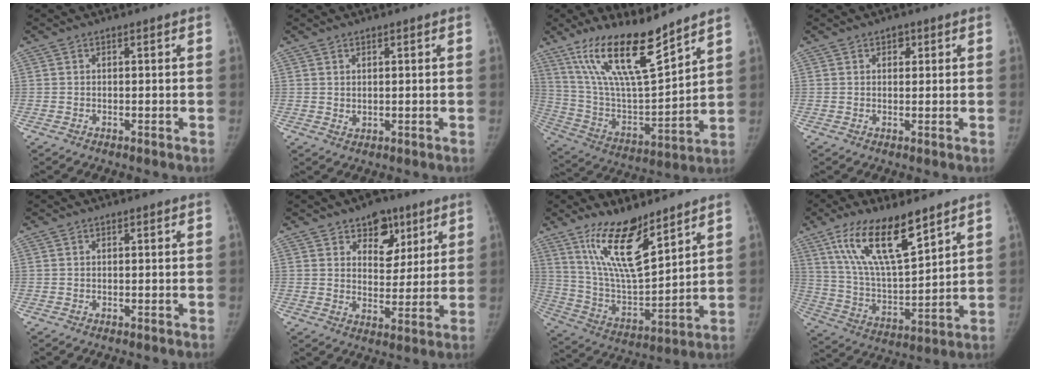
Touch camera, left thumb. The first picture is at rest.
{"total": 1.3, "force": [0.6, 0.8, 0.8], "torque": [-0.011, -0.008, 0.016]}
{"total": 19.6, "force": [13.7, 4.5, 13.3], "torque": [-0.216, -0.072, 0.262]}
{"total": 2.0, "force": [1.0, 1.5, 1.0], "torque": [0.000, -0.003, 0.012]}
{"total": 0.0}
{"total": 9.6, "force": [5.5, 6.4, 4.5], "torque": [-0.024, -0.025, 0.083]}
{"total": 16.3, "force": [10.8, 5.1, 11.0], "torque": [-0.172, -0.072, 0.216]}
{"total": 17.1, "force": [10.4, 5.4, 12.4], "torque": [-0.207, -0.050, 0.205]}